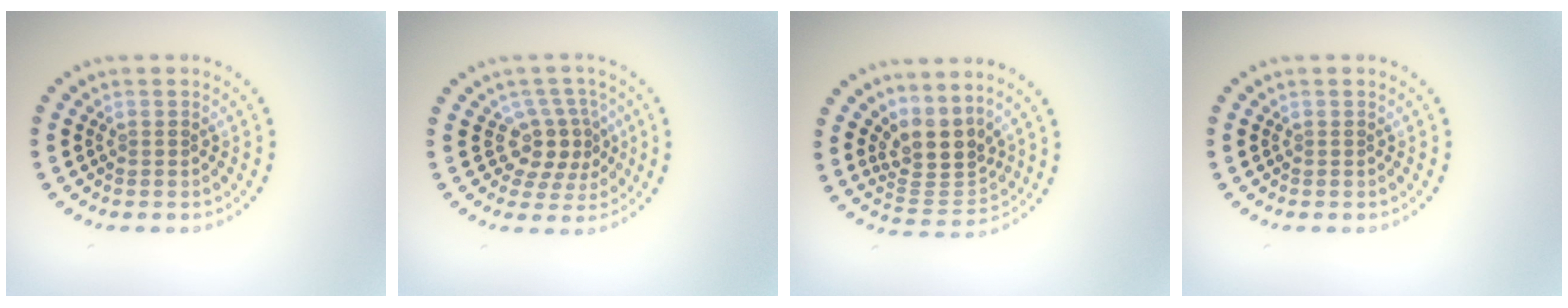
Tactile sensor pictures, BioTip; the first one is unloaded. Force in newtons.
{"total": 3.2, "press": 2.5, "slide": 1.9}
{"total": 3.9, "press": 2.8, "slide": 2.8}
{"total": 0.0}